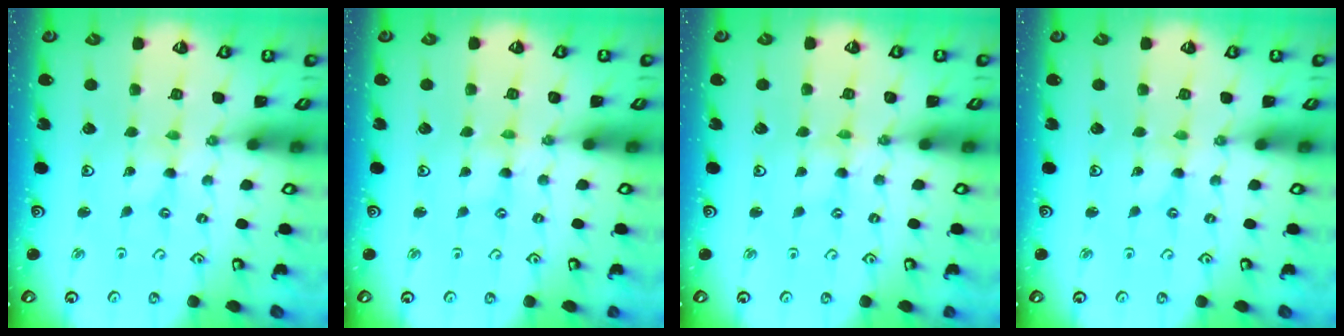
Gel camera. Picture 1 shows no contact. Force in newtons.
{"total": 0.0}
{"total": 0.0}
{"total": 0.0}